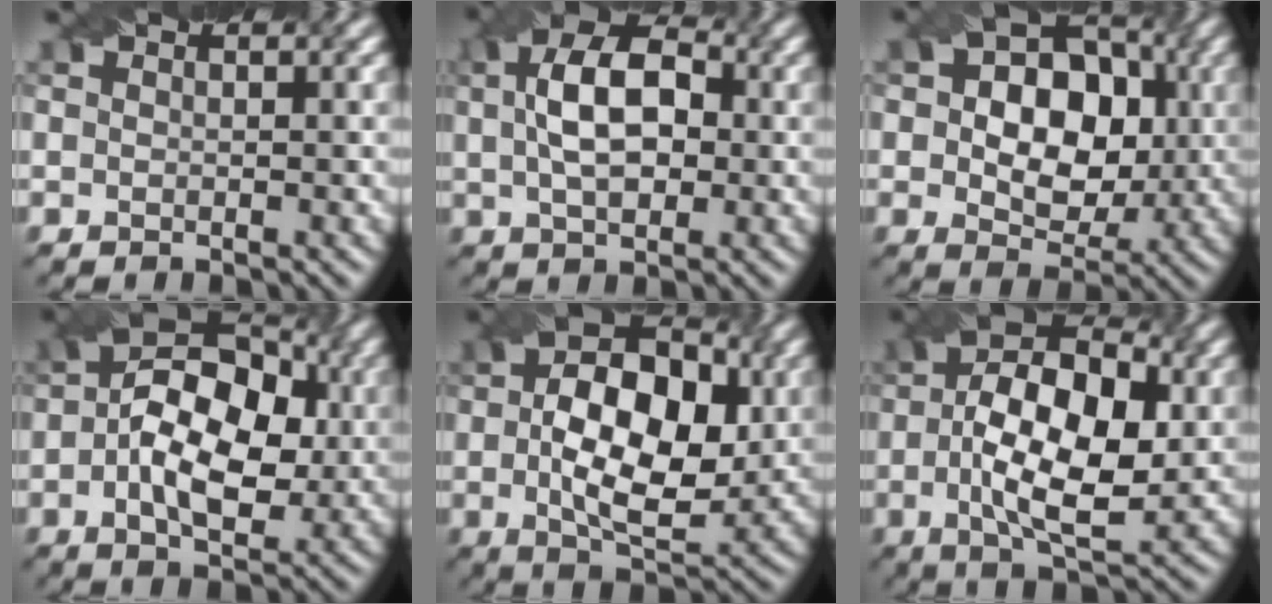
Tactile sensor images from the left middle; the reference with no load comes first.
{"total": 7.6, "force": [1.1, 4.4, 6.1], "torque": [-0.109, 0.018, 0.012]}
{"total": 9.6, "force": [0.8, 7.1, 6.4], "torque": [-0.083, 0.006, 0.008]}
{"total": 10.2, "force": [0.0, 6.1, 8.2], "torque": [-0.125, 0.010, -0.003]}
{"total": 10.4, "force": [0.4, 5.8, 8.7], "torque": [-0.138, 0.007, 0.000]}
{"total": 10.6, "force": [-0.3, 5.2, 9.3], "torque": [-0.165, 0.004, -0.009]}